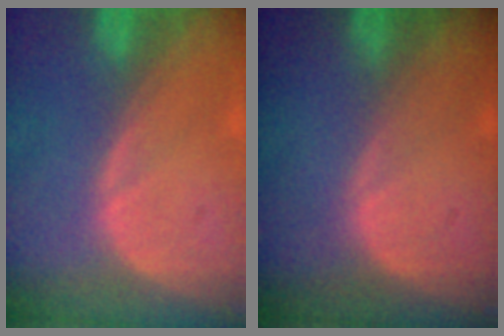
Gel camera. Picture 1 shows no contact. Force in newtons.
{"total": 0.0}